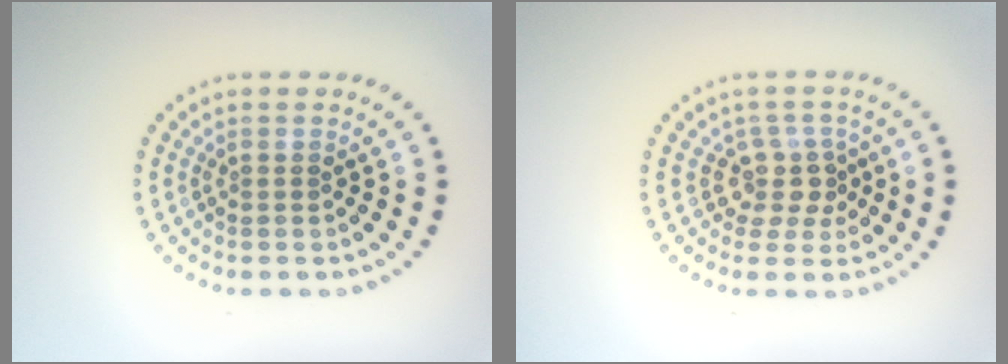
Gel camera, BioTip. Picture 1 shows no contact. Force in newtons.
{"total": 2.7, "press": 2.0, "slide": 1.8}